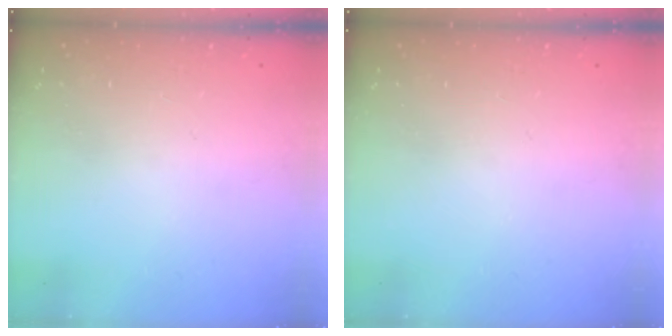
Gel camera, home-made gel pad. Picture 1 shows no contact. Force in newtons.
{"total": 0.0}